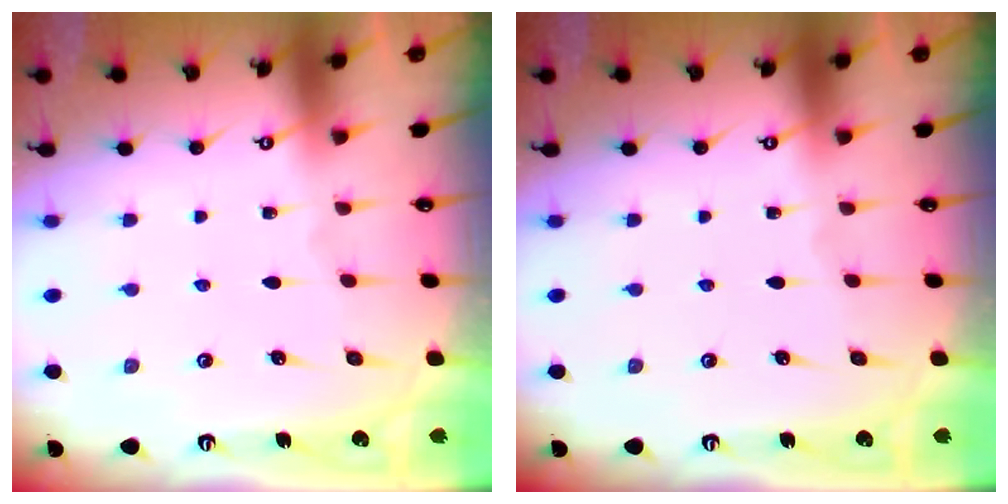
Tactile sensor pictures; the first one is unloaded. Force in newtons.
{"total": 0.0}